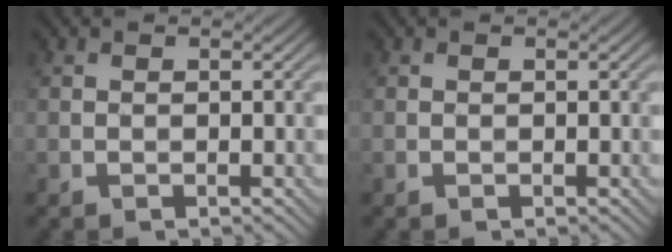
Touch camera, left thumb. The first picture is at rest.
{"total": 0.0}